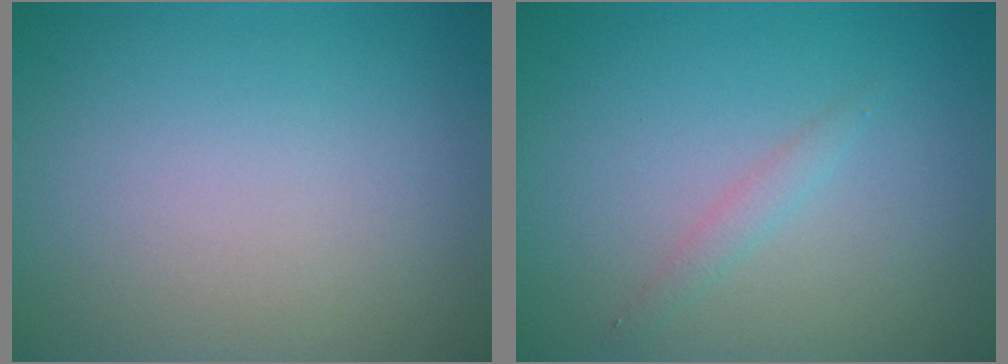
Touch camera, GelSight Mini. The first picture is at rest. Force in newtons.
{"total": 1.0, "press": 1.0, "slide": 0.0}